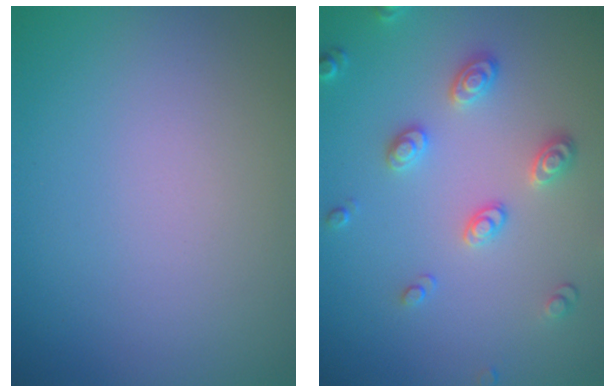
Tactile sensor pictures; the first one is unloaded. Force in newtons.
{"total": 2.9, "press": 2.7, "slide": 1.1}